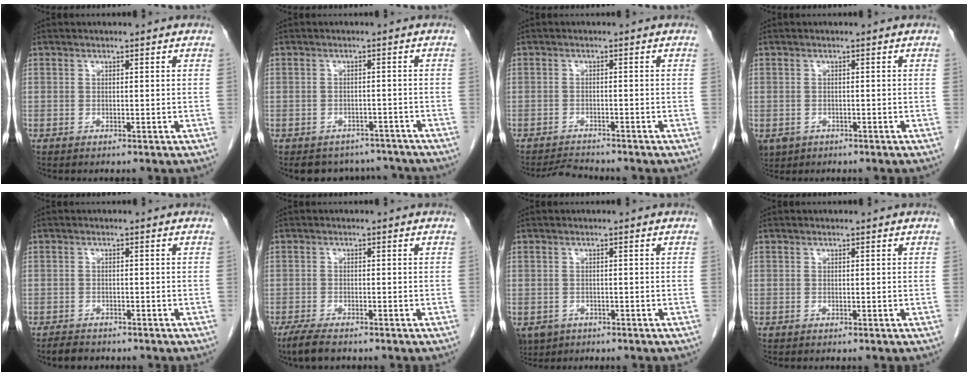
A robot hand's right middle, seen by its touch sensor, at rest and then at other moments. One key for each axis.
{"total": 7.7, "fx": -7.0, "fy": 3.2, "fz": 0.5, "tx": 0.006, "ty": 0.014, "tz": -0.082}
{"total": 3.2, "fx": -3.2, "fy": -0.1, "fz": 0.3, "tx": -0.010, "ty": -0.017, "tz": -0.054}
{"total": 4.5, "fx": -2.3, "fy": 3.5, "fz": 1.4, "tx": -0.029, "ty": -0.002, "tz": -0.033}
{"total": 2.7, "fx": -2.3, "fy": 1.1, "fz": 0.7, "tx": -0.019, "ty": -0.002, "tz": -0.034}
{"total": 4.0, "fx": -3.1, "fy": 0.9, "fz": 2.4, "tx": -0.051, "ty": -0.011, "tz": -0.051}
{"total": 5.0, "fx": -2.8, "fy": 3.9, "fz": 1.5, "tx": -0.032, "ty": -0.002, "tz": -0.041}
{"total": 0.0}